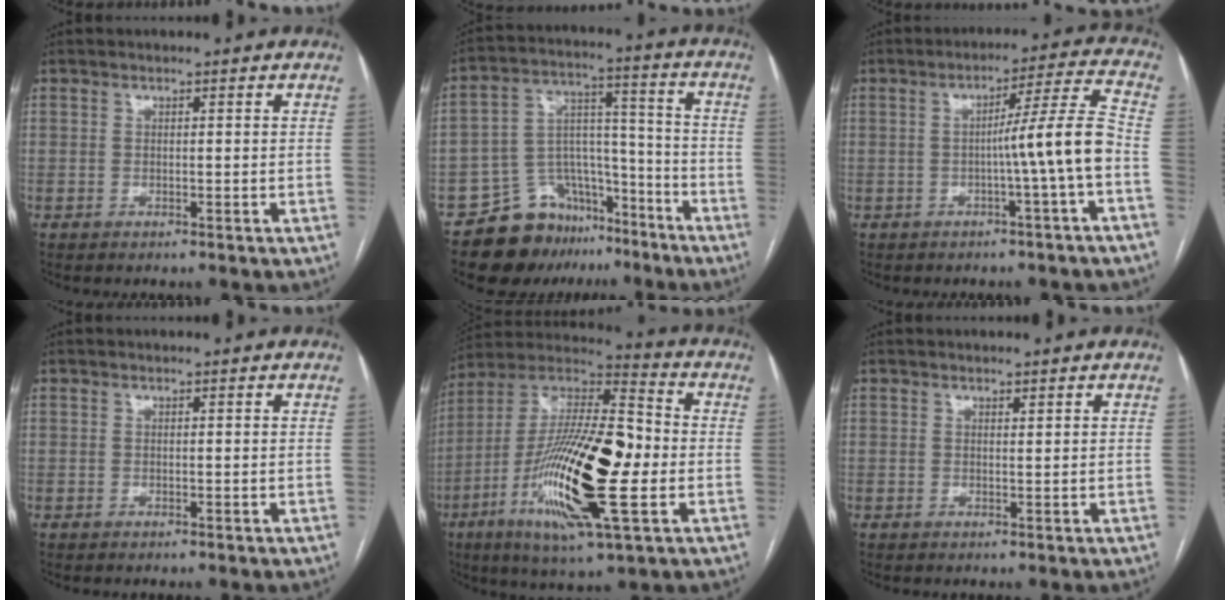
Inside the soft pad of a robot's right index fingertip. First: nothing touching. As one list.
[{"total": 13.0, "force": [-10.0, 7.7, 3.2], "torque": [-0.044, 0.074, -0.159]}, {"total": 8.5, "force": [-2.2, -1.8, 8.0], "torque": [-0.116, 0.019, -0.030]}, {"total": 0.0}, {"total": 24.0, "force": [-4.9, 4.9, 23.0], "torque": [-0.453, -0.013, -0.090]}, {"total": 0.5, "force": [0.5, 0.1, 0.2], "torque": [-0.007, -0.004, 0.008]}]